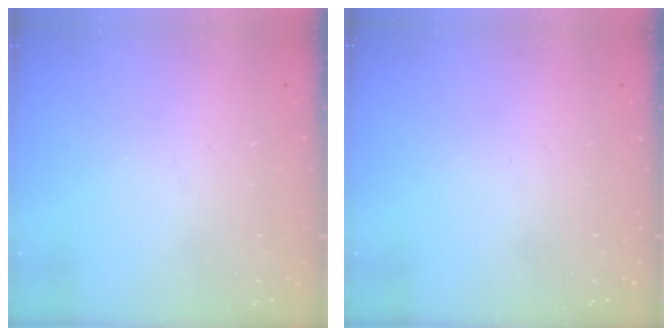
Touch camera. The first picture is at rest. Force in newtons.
{"total": 0.0}